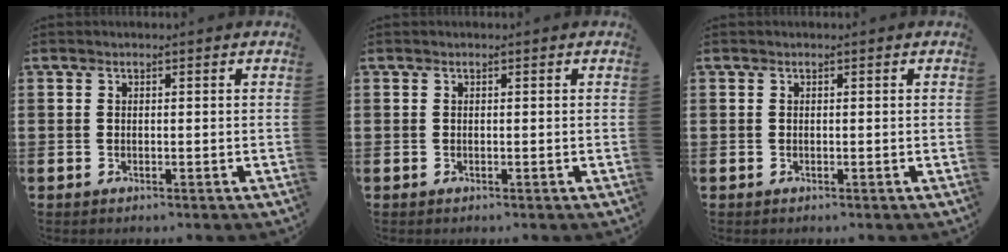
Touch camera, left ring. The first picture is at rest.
{"total": 0.0}
{"total": 0.0}